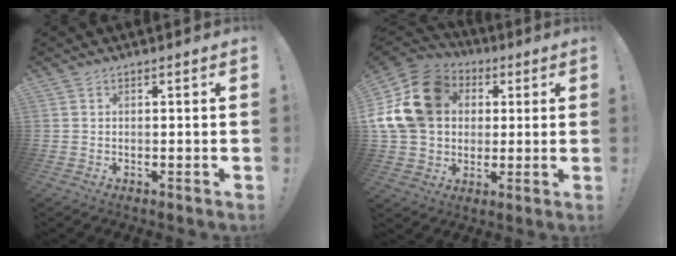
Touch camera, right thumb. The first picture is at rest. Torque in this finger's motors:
{"motor_torque": [1.81, 3.20, 0.24, 0.21, 0.19]}